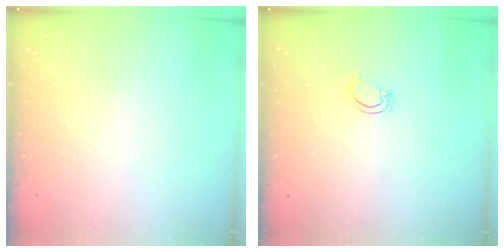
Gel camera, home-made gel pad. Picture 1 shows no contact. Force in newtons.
{"total": 3.8, "press": 3.8, "slide": 0.2}